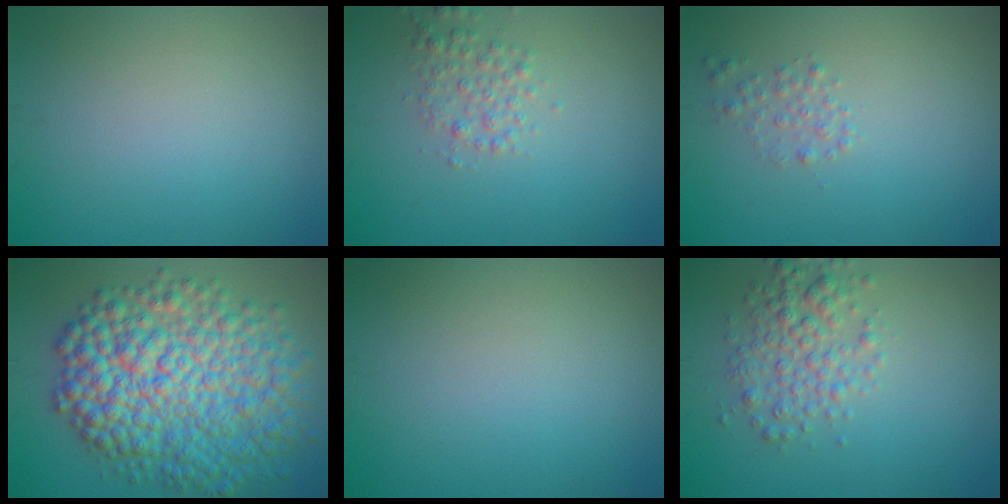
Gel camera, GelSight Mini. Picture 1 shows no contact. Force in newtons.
{"total": 2.0, "press": 2.0, "slide": 0.1}
{"total": 1.2, "press": 1.2, "slide": 0.0}
{"total": 11.8, "press": 11.8, "slide": 0.1}
{"total": 0.0}
{"total": 3.5, "press": 3.5, "slide": 0.1}